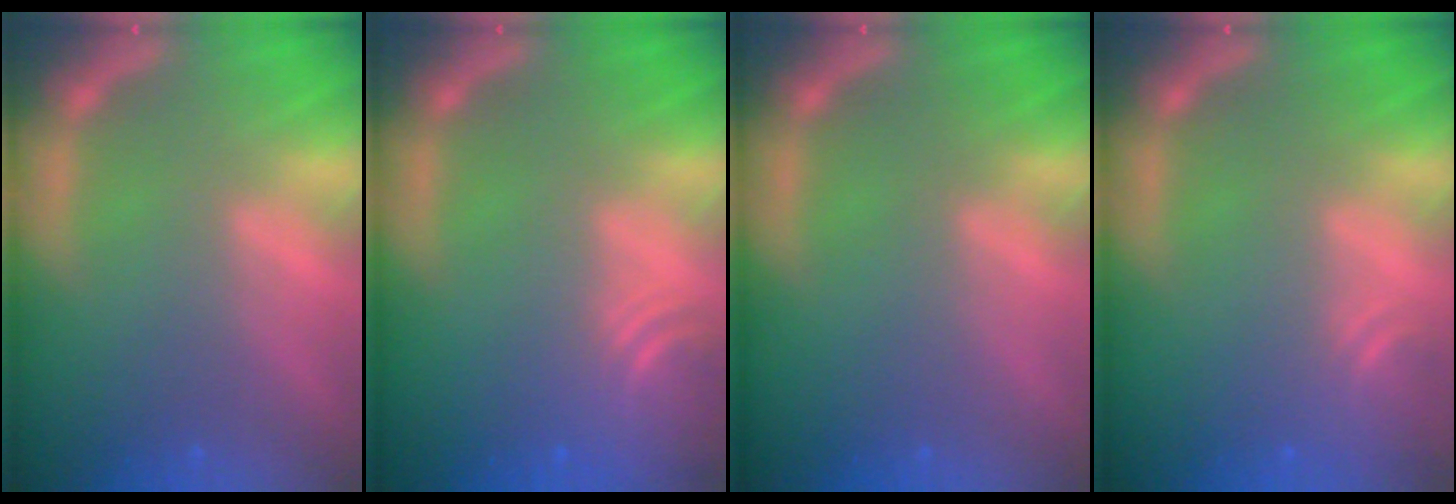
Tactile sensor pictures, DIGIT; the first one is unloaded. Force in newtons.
{"total": 4.5}
{"total": 0.0}
{"total": 2.4}